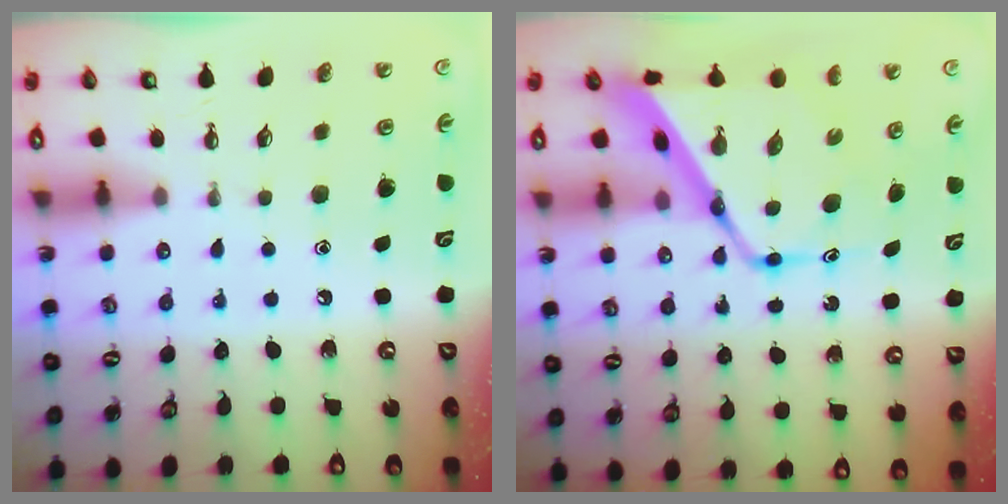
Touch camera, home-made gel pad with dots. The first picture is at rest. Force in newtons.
{"total": 16.2, "press": 16.1, "slide": 1.5}